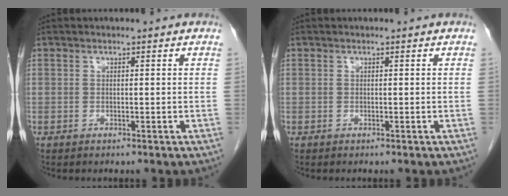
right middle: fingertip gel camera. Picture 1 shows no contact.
{"total": 0.0}